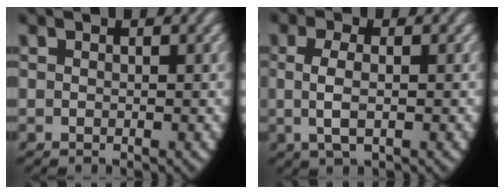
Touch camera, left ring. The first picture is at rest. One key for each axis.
{"total": 2.9, "fx": 0.1, "fy": 1.2, "fz": 2.7, "tx": -0.067, "ty": -0.007, "tz": 0.008}